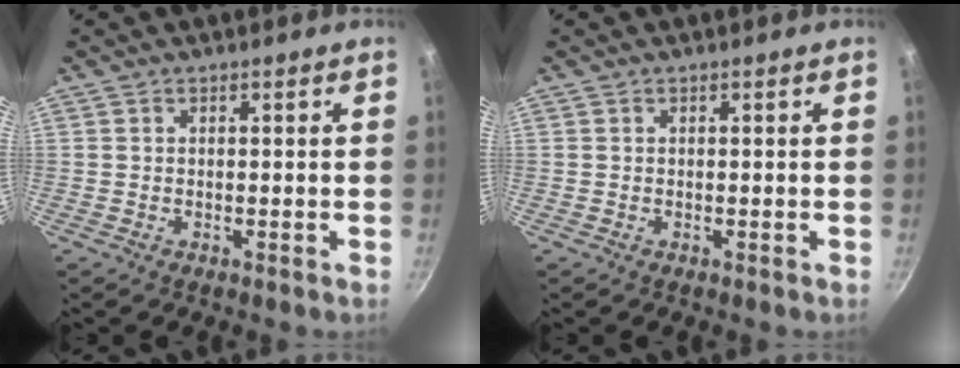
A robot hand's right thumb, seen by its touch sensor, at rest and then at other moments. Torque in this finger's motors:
{"motor_torque": [0.00, 0.00, 0.04, -0.04, 0.03]}